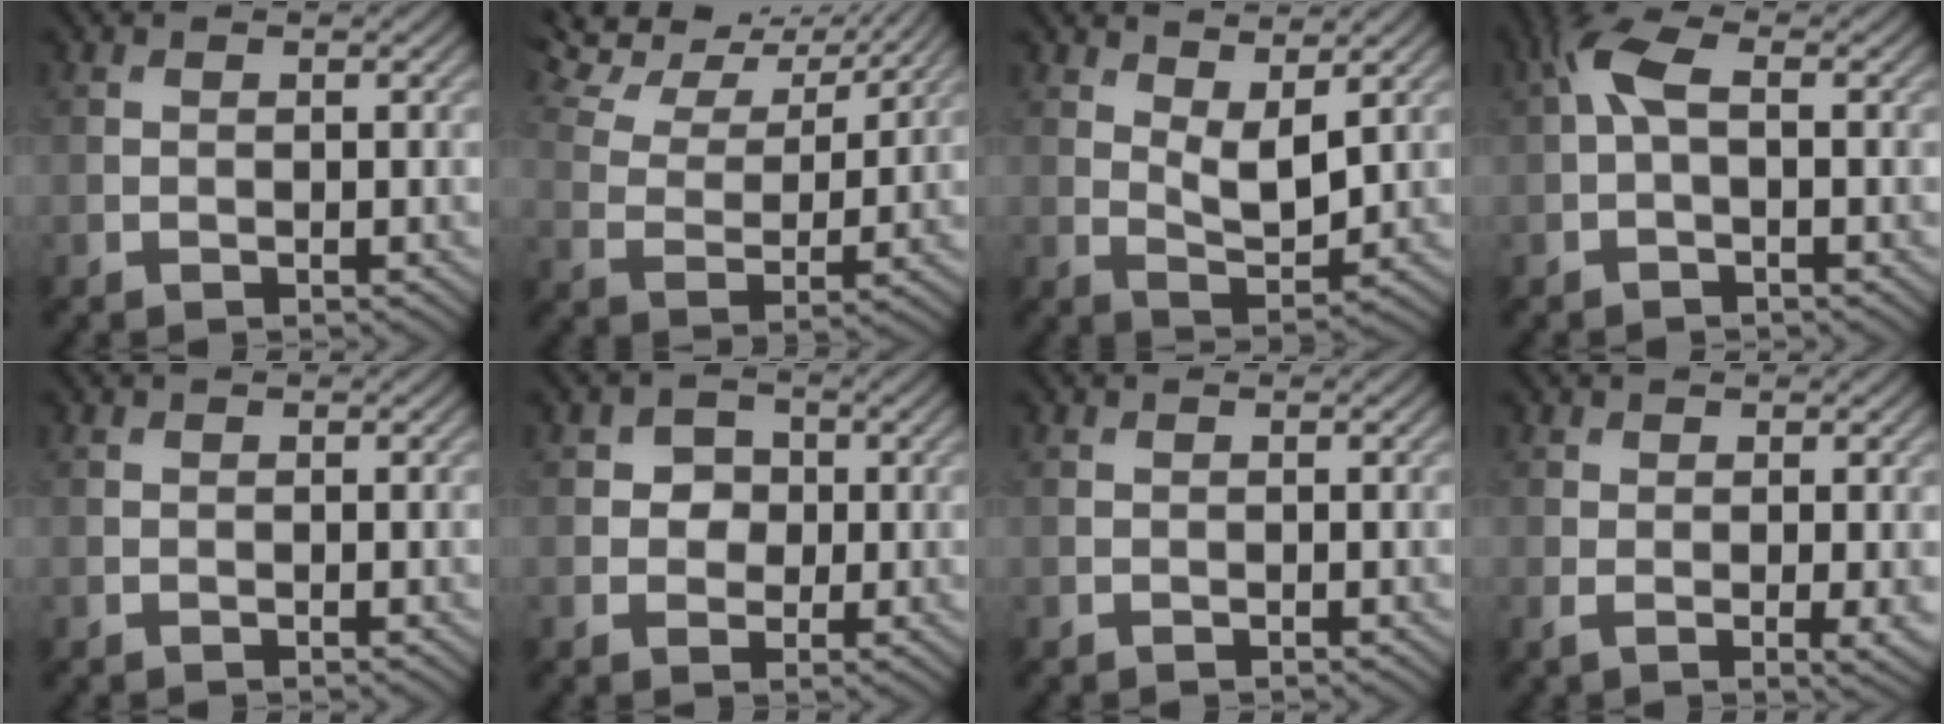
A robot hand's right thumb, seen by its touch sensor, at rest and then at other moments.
{"total": 10.2, "force": [8.8, 2.5, 4.4], "torque": [-0.104, -0.007, 0.139]}
{"total": 4.4, "force": [2.5, 1.5, 3.3], "torque": [-0.069, -0.010, 0.047]}
{"total": 3.6, "force": [0.2, 1.4, 3.3], "torque": [-0.073, 0.014, -0.001]}
{"total": 0.0}
{"total": 3.0, "force": [0.2, 2.7, 1.3], "torque": [-0.017, 0.000, -0.007]}
{"total": 0.0}
{"total": 2.8, "force": [-0.1, 0.6, 2.7], "torque": [-0.049, -0.007, -0.001]}